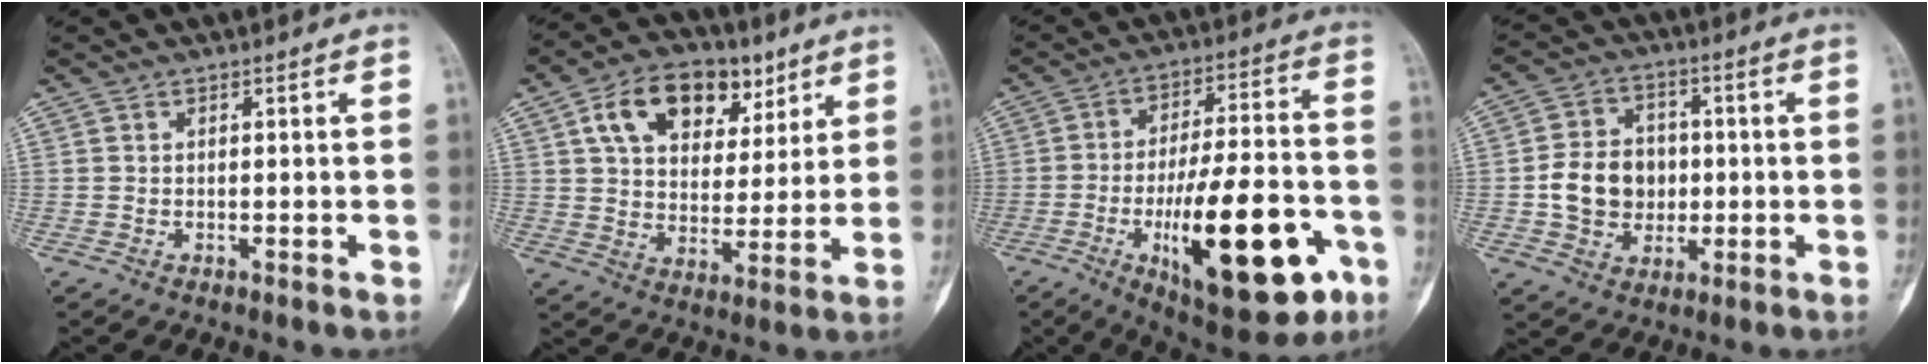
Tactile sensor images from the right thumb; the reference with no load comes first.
{"total": 16.5, "force": [7.7, 10.6, 10.0], "torque": [-0.127, -0.011, 0.128]}
{"total": 25.1, "force": [-8.9, 9.0, 21.7], "torque": [-0.317, 0.024, -0.120]}
{"total": 10.8, "force": [-0.7, 9.0, 5.9], "torque": [-0.074, 0.015, -0.012]}